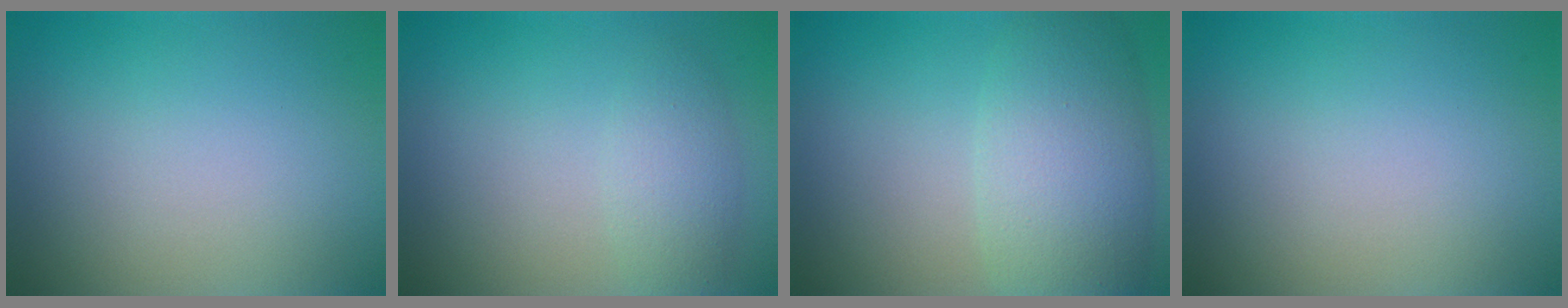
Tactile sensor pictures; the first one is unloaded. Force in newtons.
{"total": 2.3, "press": 2.3, "slide": 0.0}
{"total": 5.6, "press": 5.6, "slide": 0.4}
{"total": 0.0}